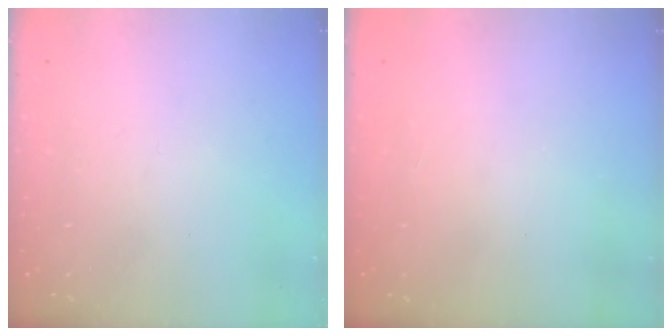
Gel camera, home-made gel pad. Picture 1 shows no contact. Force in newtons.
{"total": 1.2, "press": 1.1, "slide": 0.5}